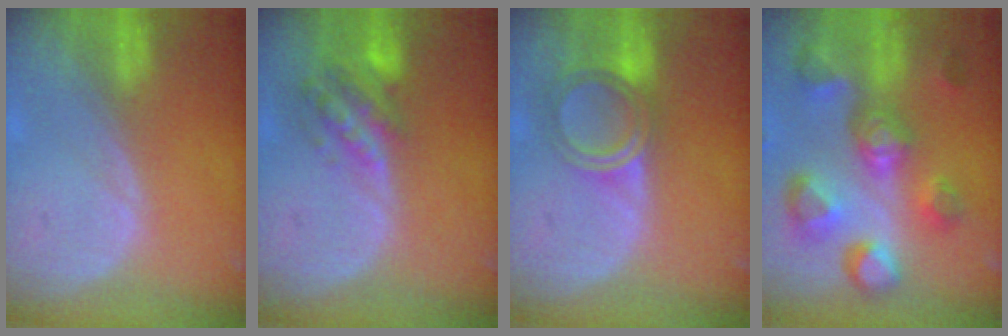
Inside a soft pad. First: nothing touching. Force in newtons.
{"total": 6.1, "press": 5.8, "slide": 2.0}
{"total": 6.0, "press": 5.4, "slide": 2.6}
{"total": 11.1, "press": 10.0, "slide": 4.8}